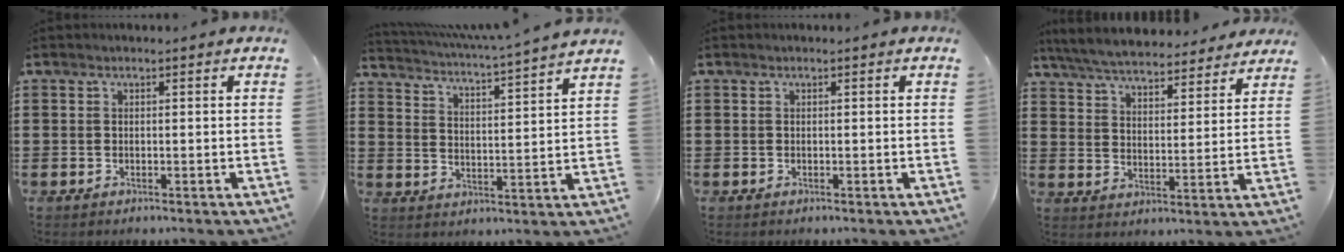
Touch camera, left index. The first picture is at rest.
{"total": 4.2, "force": [3.8, -0.9, 1.3], "torque": [-0.046, -0.037, 0.059]}
{"total": 0.0}
{"total": 6.2, "force": [6.0, 0.3, 1.3], "torque": [-0.053, -0.035, 0.105]}